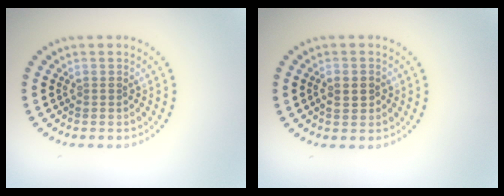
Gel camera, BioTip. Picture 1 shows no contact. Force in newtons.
{"total": 1.5, "press": 1.5, "slide": 0.2}